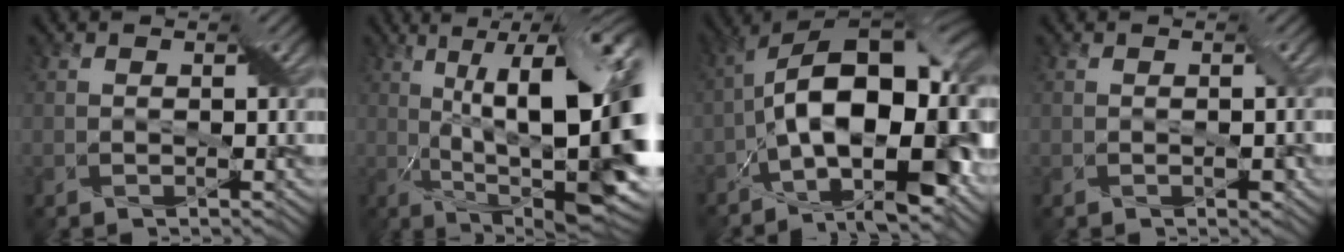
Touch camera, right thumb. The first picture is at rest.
{"total": 21.4, "force": [1.0, 7.5, 20.0], "torque": [-0.267, 0.018, 0.009]}
{"total": 19.5, "force": [-4.1, 9.4, 16.7], "torque": [-0.229, 0.014, -0.075]}
{"total": 0.9, "force": [-0.2, 0.4, 0.8], "torque": [-0.012, -0.002, 0.000]}